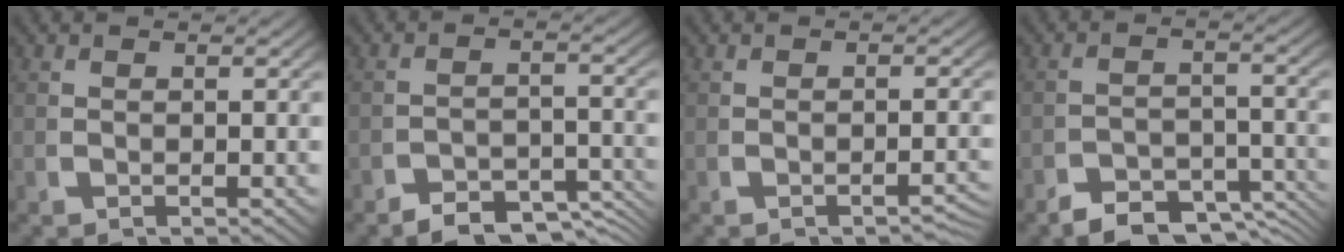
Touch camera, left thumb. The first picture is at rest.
{"total": 5.6, "force": [-4.3, 2.6, 2.5], "torque": [-0.030, -0.018, -0.072]}
{"total": 2.2, "force": [-1.8, 0.6, 1.1], "torque": [-0.015, 0.003, -0.029]}
{"total": 6.4, "force": [-4.7, 3.4, 2.7], "torque": [-0.035, -0.023, -0.080]}